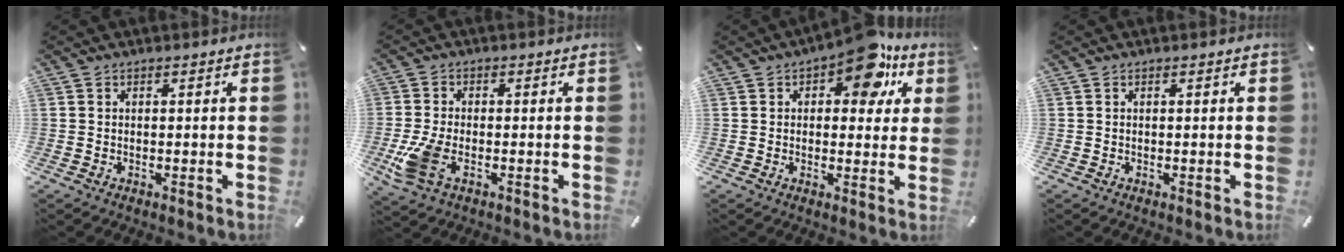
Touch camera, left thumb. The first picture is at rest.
{"total": 8.0, "force": [-2.8, 4.3, 6.1], "torque": [-0.147, -0.009, -0.050]}
{"total": 12.4, "force": [7.0, 6.2, 8.2], "torque": [-0.095, -0.038, 0.115]}
{"total": 0.0}